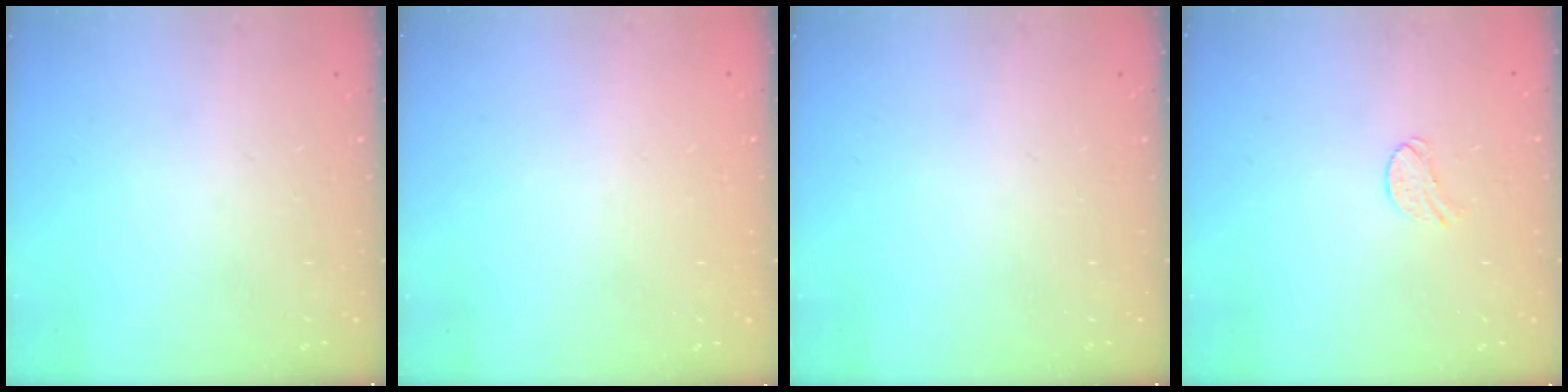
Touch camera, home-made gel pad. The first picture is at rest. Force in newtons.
{"total": 0.5, "press": 0.5, "slide": 0.1}
{"total": 0.0}
{"total": 7.1, "press": 7.1, "slide": 0.5}